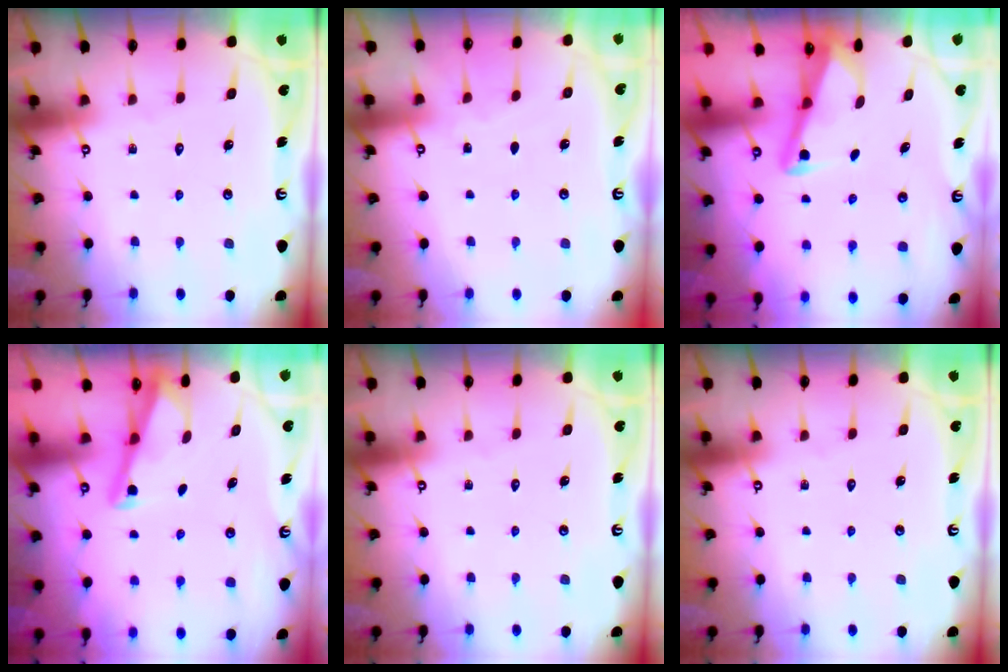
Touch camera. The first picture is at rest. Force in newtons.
{"total": 2.5, "press": 2.5, "slide": 0.4}
{"total": 2.8, "press": 2.8, "slide": 0.4}
{"total": 2.9, "press": 2.9, "slide": 0.3}
{"total": 0.0}
{"total": 0.0}